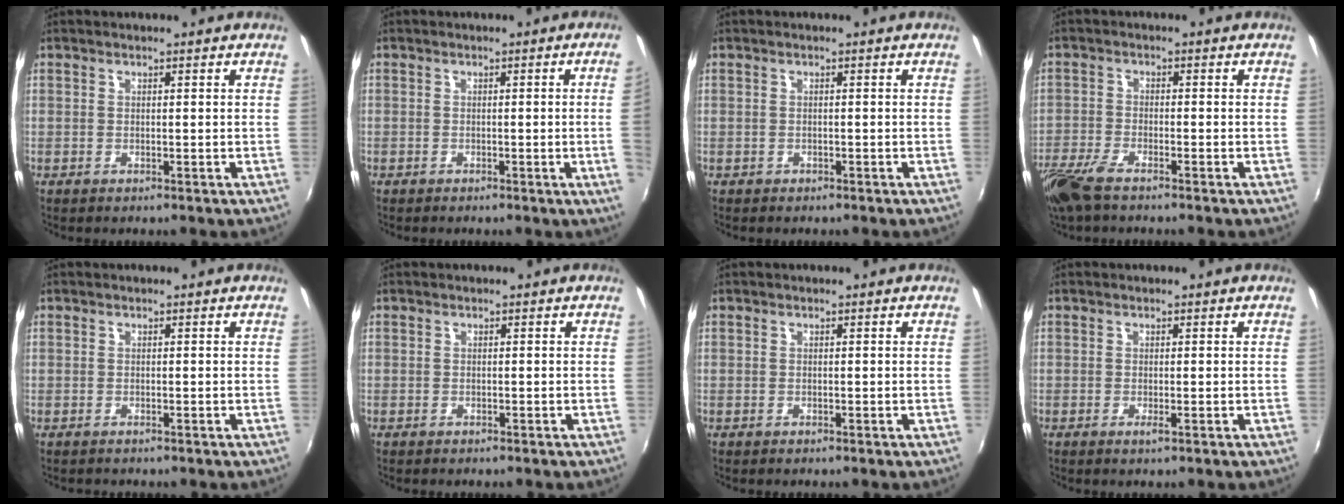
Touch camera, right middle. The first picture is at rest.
{"total": 2.9, "force": [-0.2, -1.7, 2.4], "torque": [-0.037, -0.013, 0.004]}
{"total": 0.8, "force": [-0.6, 0.6, 0.0], "torque": [-0.004, -0.001, -0.007]}
{"total": 7.4, "force": [-5.6, 2.0, 4.4], "torque": [-0.118, -0.024, -0.114]}
{"total": 0.8, "force": [-0.6, 0.5, -0.1], "torque": [-0.001, -0.001, -0.010]}
{"total": 0.0}
{"total": 0.0}
{"total": 0.7, "force": [-0.3, -0.1, 0.6], "torque": [-0.013, -0.003, -0.006]}